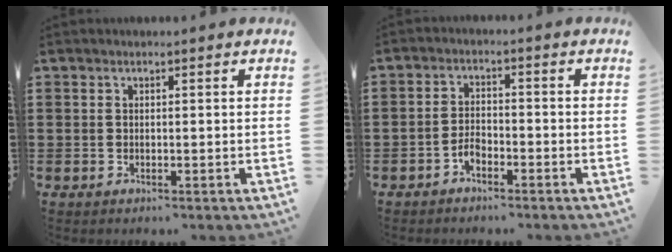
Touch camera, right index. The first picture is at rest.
{"total": 2.6, "force": [-2.0, 1.1, 1.3], "torque": [-0.035, 0.001, -0.042]}